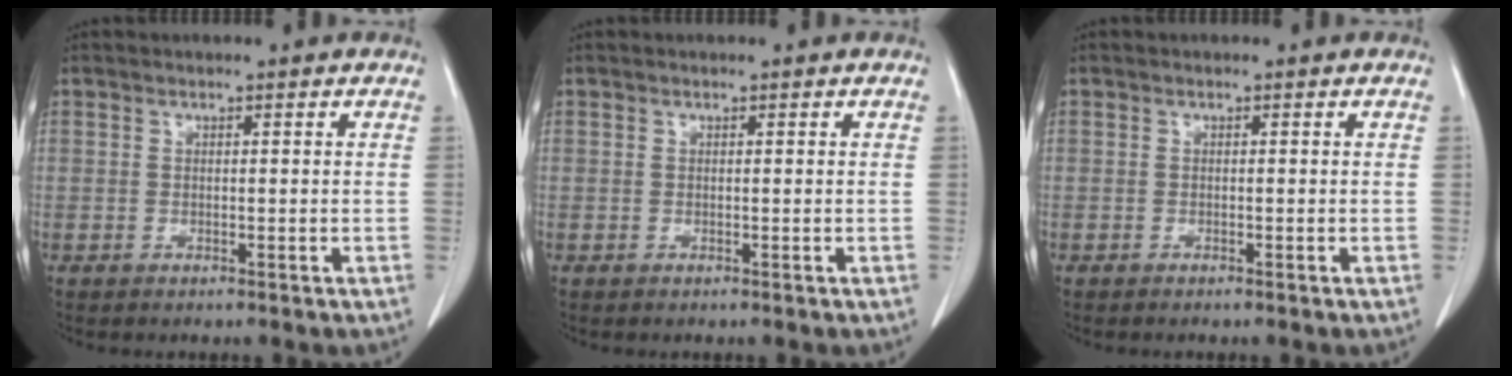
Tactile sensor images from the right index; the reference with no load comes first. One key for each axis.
{"total": 0.0}
{"total": 0.0}